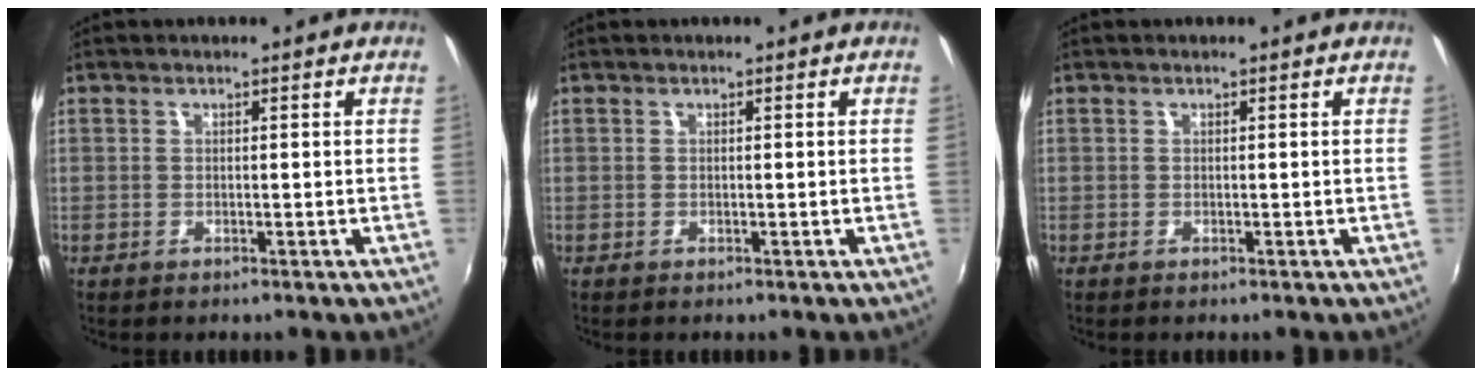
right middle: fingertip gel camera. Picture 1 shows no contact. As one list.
[{"total": 0.0}, {"total": 0.0}]